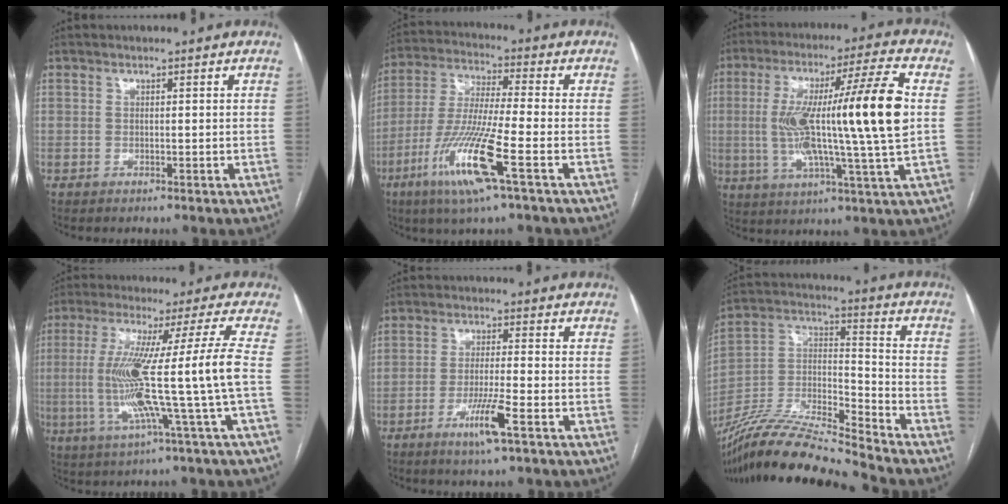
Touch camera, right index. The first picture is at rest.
{"total": 13.8, "force": [-6.1, 0.0, 12.3], "torque": [-0.260, -0.024, -0.118]}
{"total": 20.1, "force": [1.2, -0.2, 20.0], "torque": [-0.353, 0.012, 0.008]}
{"total": 14.7, "force": [-2.0, -2.5, 14.3], "torque": [-0.267, -0.003, -0.036]}
{"total": 6.3, "force": [-3.2, -0.4, 5.4], "torque": [-0.101, -0.012, -0.060]}
{"total": 17.1, "force": [-15.7, -0.1, 6.6], "torque": [-0.126, 0.018, -0.293]}